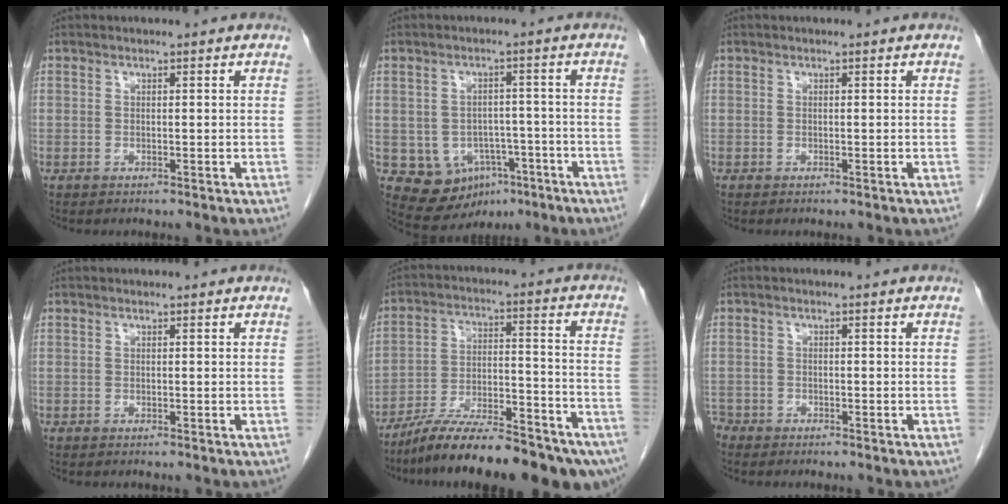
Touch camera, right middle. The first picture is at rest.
{"total": 8.8, "force": [-3.8, 7.0, 3.9], "torque": [-0.054, 0.019, -0.042]}
{"total": 0.0}
{"total": 0.0}
{"total": 21.9, "force": [-17.6, 3.9, 12.4], "torque": [-0.143, 0.013, -0.275]}
{"total": 2.3, "force": [-2.1, 1.0, 0.2], "torque": [-0.005, 0.001, -0.038]}